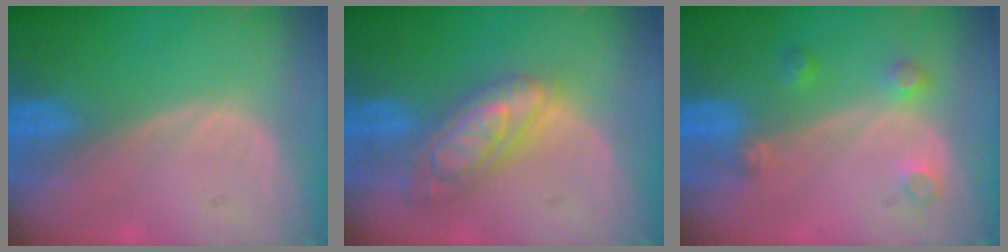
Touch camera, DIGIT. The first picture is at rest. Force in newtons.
{"total": 7.4, "press": 7.4, "slide": 0.5}
{"total": 3.4, "press": 3.0, "slide": 1.5}